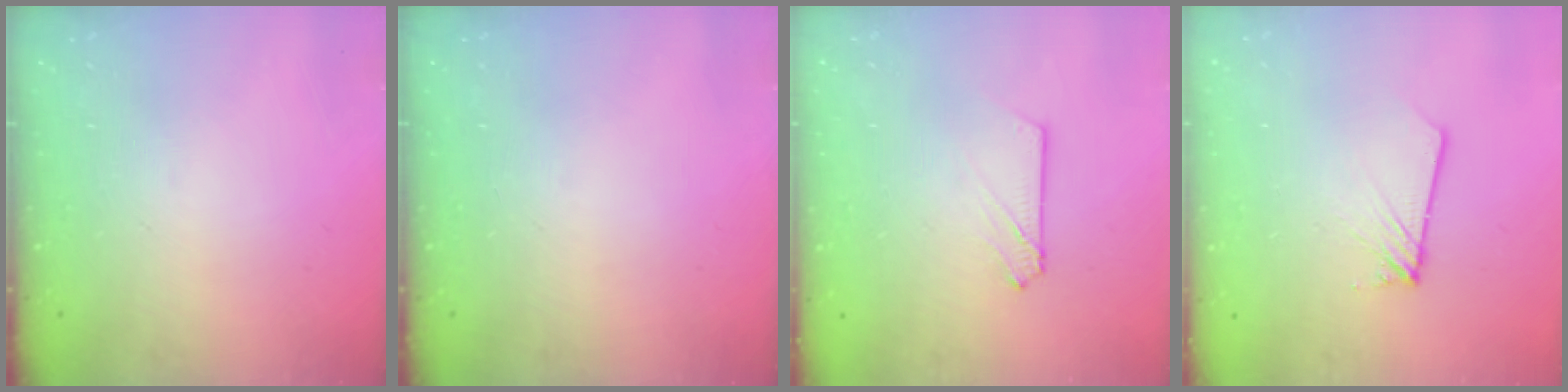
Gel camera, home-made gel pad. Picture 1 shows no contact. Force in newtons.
{"total": 0.0}
{"total": 3.0, "press": 3.0, "slide": 0.4}
{"total": 1.8, "press": 1.8, "slide": 0.1}